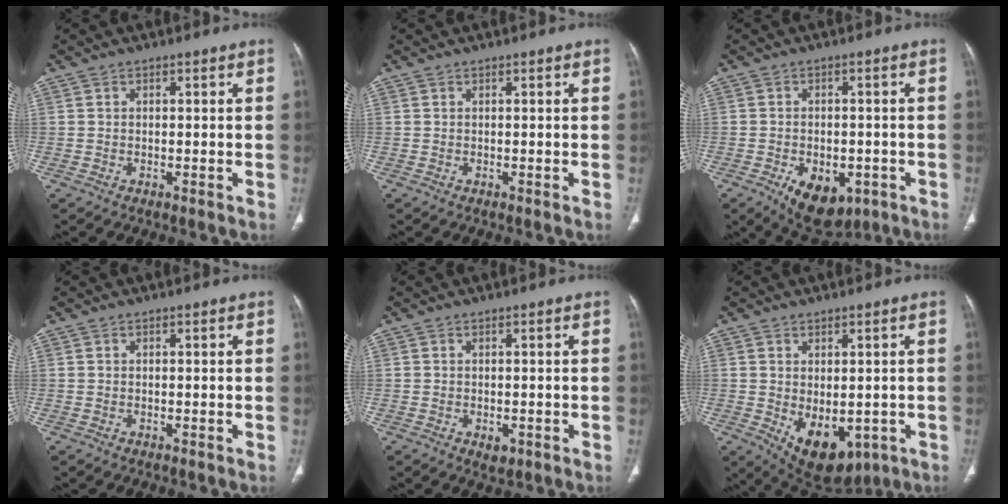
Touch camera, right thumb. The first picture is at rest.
{"total": 0.0}
{"total": 10.1, "force": [-4.6, 6.1, 6.6], "torque": [-0.079, 0.008, -0.054]}
{"total": 0.0}
{"total": 1.8, "force": [-0.7, 1.1, 1.3], "torque": [-0.016, -0.003, -0.003]}
{"total": 10.7, "force": [-2.7, 6.4, 8.2], "torque": [-0.098, -0.008, -0.014]}